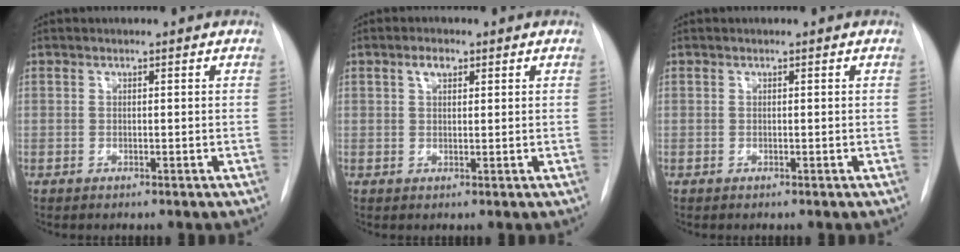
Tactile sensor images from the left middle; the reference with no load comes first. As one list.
[{"total": 2.3, "force": [1.2, 1.1, 1.6], "torque": [-0.030, 0.006, 0.021]}, {"total": 0.0}]